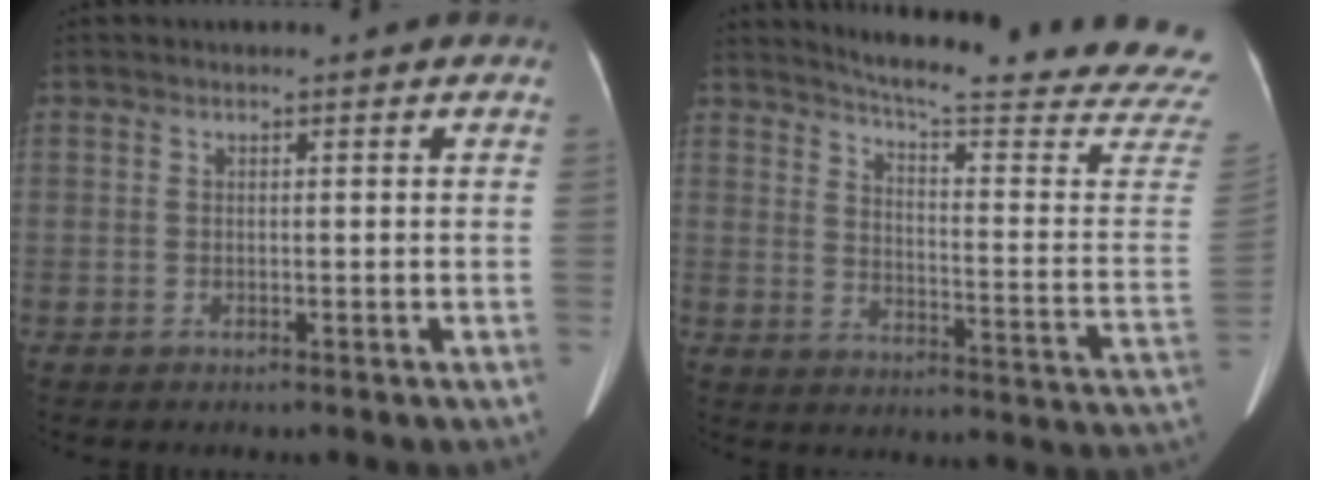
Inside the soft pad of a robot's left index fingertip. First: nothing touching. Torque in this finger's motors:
{"motor_torque": [0.49, -1.22, 0.05, 0.06]}